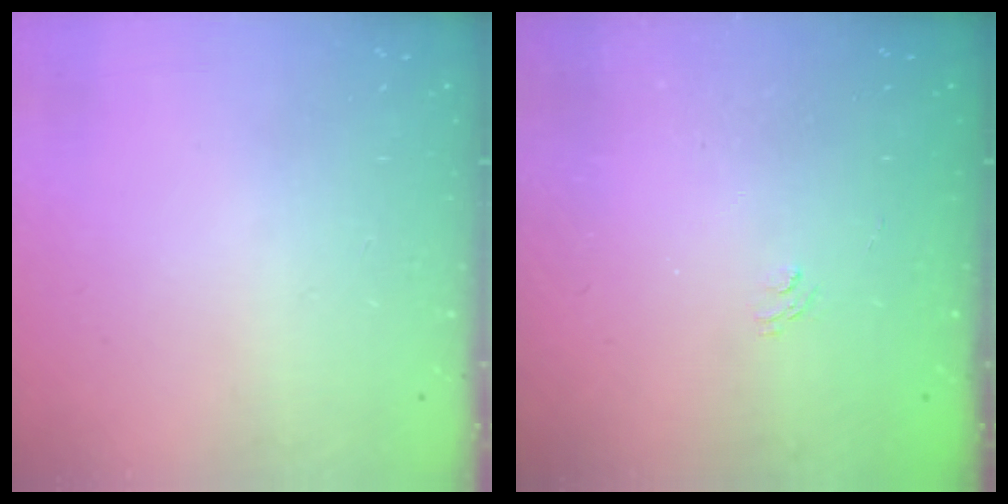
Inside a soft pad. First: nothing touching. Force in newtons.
{"total": 1.4, "press": 0.7, "slide": 1.1}